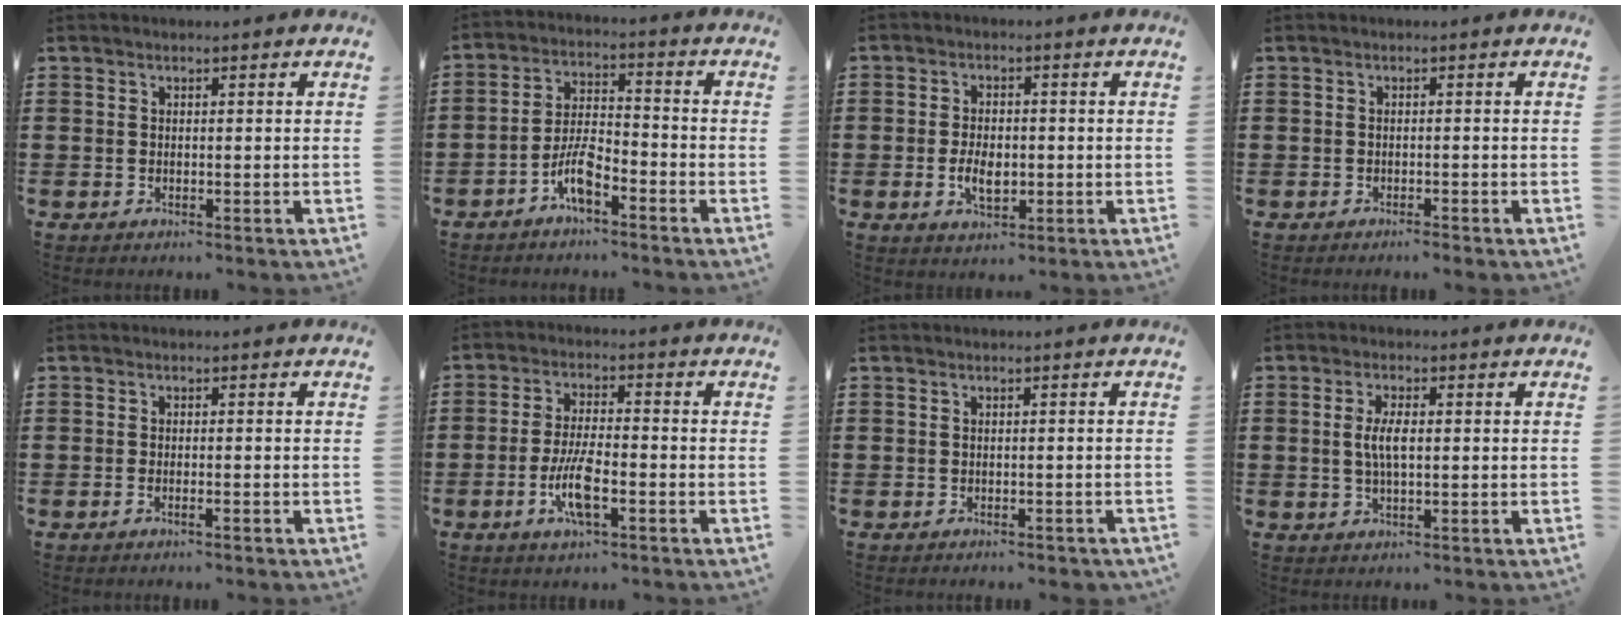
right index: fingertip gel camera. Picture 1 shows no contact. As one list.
[{"total": 6.1, "force": [-3.8, 1.9, 4.4], "torque": [-0.098, 0.004, -0.075]}, {"total": 4.5, "force": [-0.8, 2.5, 3.6], "torque": [-0.065, 0.001, -0.016]}, {"total": 0.8, "force": [-0.7, 0.0, 0.3], "torque": [-0.008, -0.003, -0.014]}, {"total": 1.1, "force": [-0.6, 0.1, 0.8], "torque": [-0.016, -0.004, -0.011]}, {"total": 7.2, "force": [-2.6, 1.9, 6.5], "torque": [-0.138, -0.009, -0.051]}, {"total": 0.6, "force": [-0.5, 0.2, 0.3], "torque": [-0.009, -0.004, -0.009]}, {"total": 4.0, "force": [0.2, 1.3, 3.7], "torque": [-0.080, -0.001, 0.000]}]